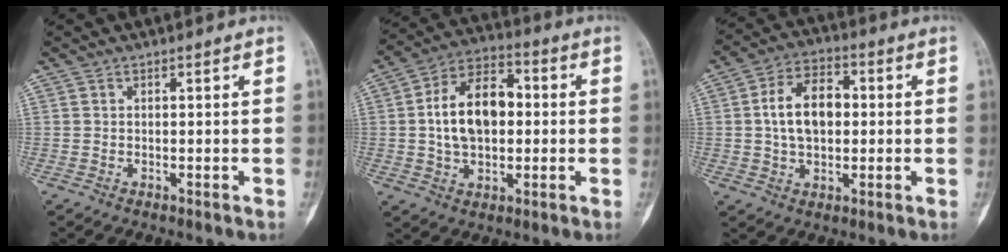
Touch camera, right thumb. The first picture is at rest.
{"total": 14.1, "force": [0.6, 8.9, 10.9], "torque": [-0.165, 0.023, 0.004]}
{"total": 10.8, "force": [0.7, 6.9, 8.2], "torque": [-0.128, 0.017, 0.007]}